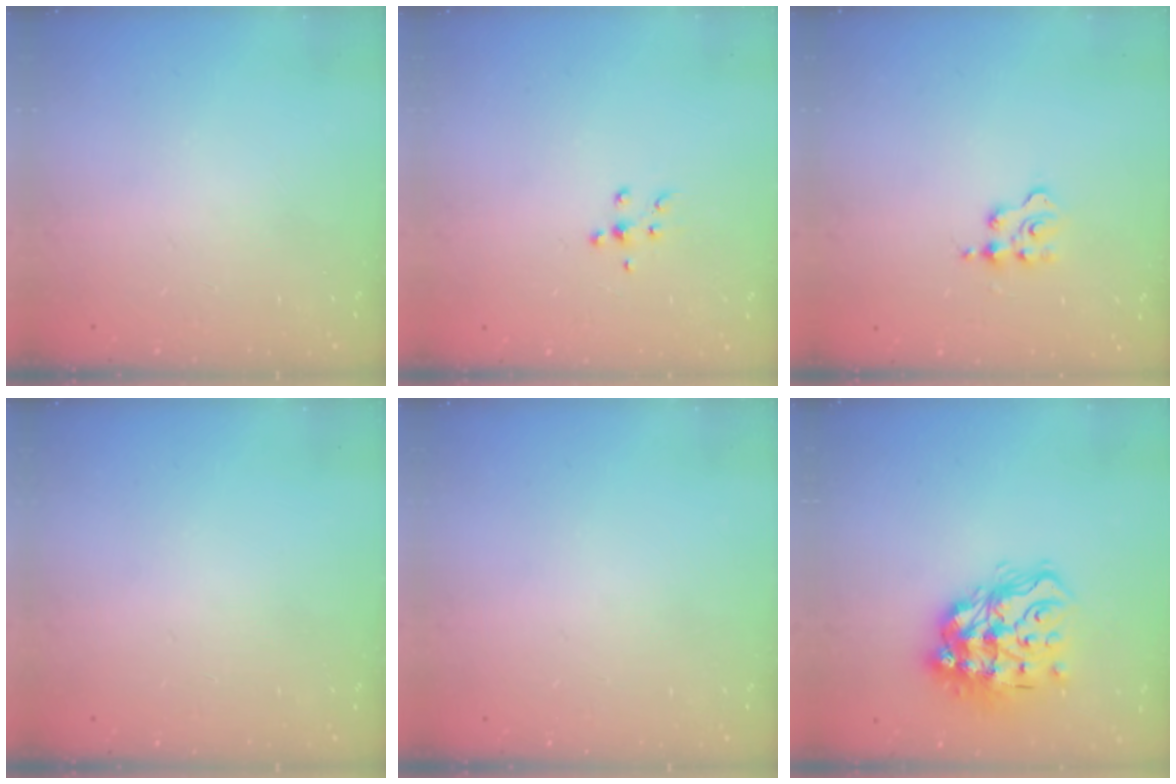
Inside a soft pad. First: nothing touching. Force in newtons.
{"total": 5.2, "press": 5.1, "slide": 0.9}
{"total": 2.3, "press": 2.3, "slide": 0.3}
{"total": 0.0}
{"total": 0.0}
{"total": 16.7, "press": 16.6, "slide": 1.6}